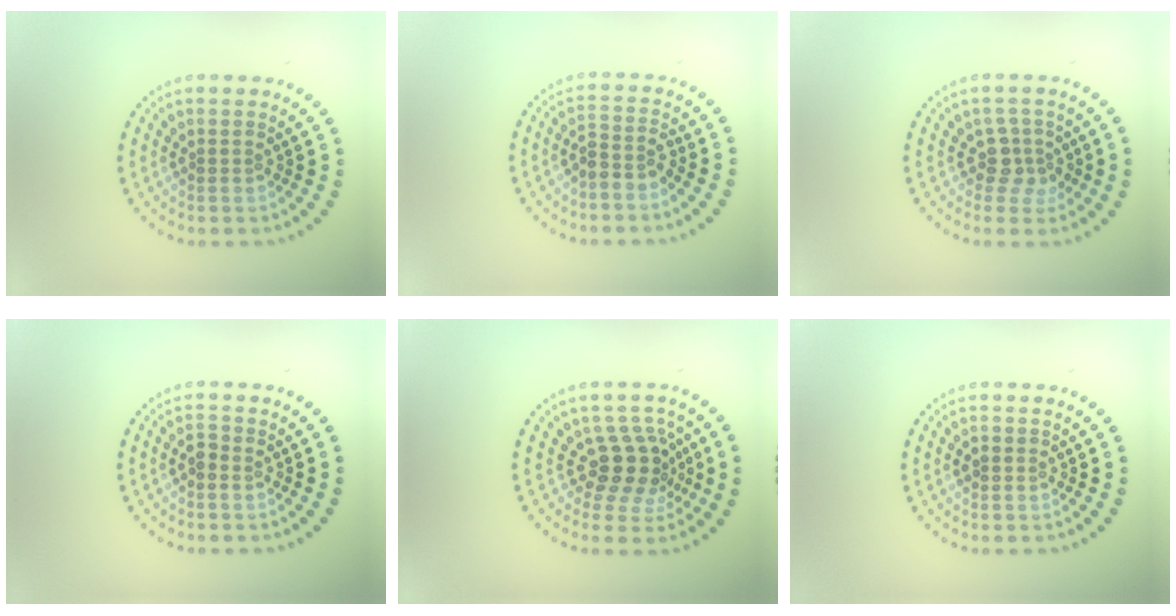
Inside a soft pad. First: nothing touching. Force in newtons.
{"total": 2.0, "press": 1.6, "slide": 1.1}
{"total": 2.2, "press": 1.8, "slide": 1.3}
{"total": 1.1, "press": 1.1, "slide": 0.2}
{"total": 3.8, "press": 2.9, "slide": 2.6}
{"total": 0.9, "press": 0.9, "slide": 0.2}